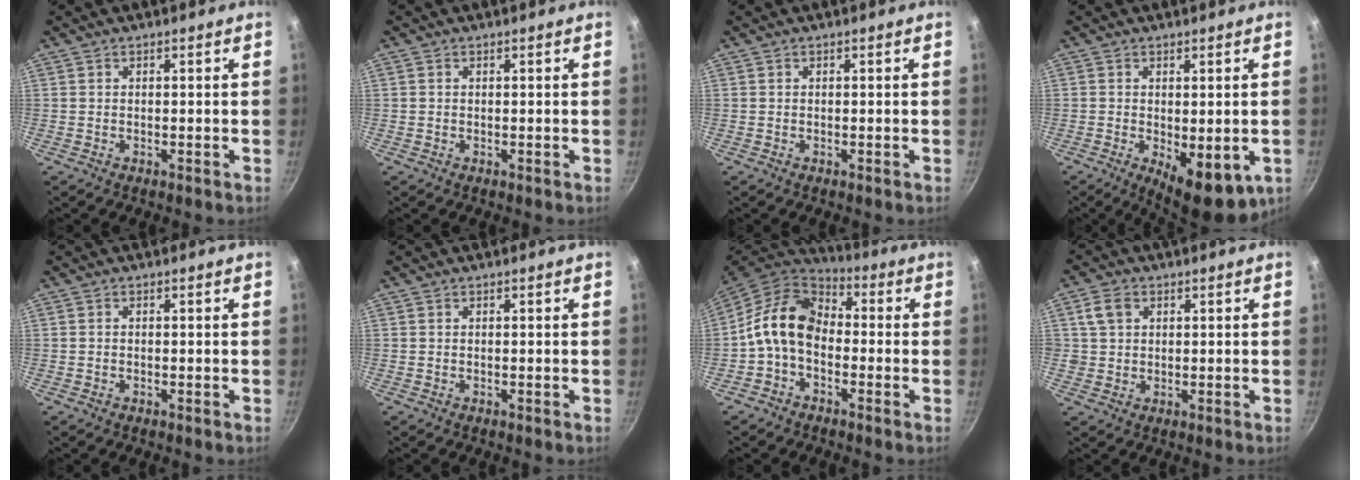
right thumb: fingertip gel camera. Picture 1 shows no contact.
{"total": 0.0}
{"total": 0.0}
{"total": 9.7, "force": [-2.2, 4.2, 8.5], "torque": [-0.100, -0.010, -0.017]}
{"total": 0.0}
{"total": 0.0}
{"total": 11.7, "force": [-1.3, 8.3, 8.2], "torque": [-0.129, 0.039, -0.045]}
{"total": 4.3, "force": [1.5, 3.4, 2.2], "torque": [-0.025, 0.002, 0.028]}